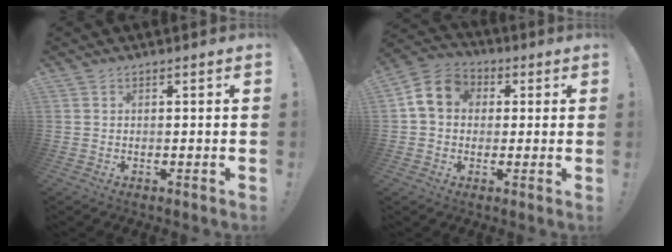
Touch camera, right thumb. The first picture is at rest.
{"total": 10.0, "force": [1.8, 8.4, 5.1], "torque": [-0.070, 0.013, 0.042]}